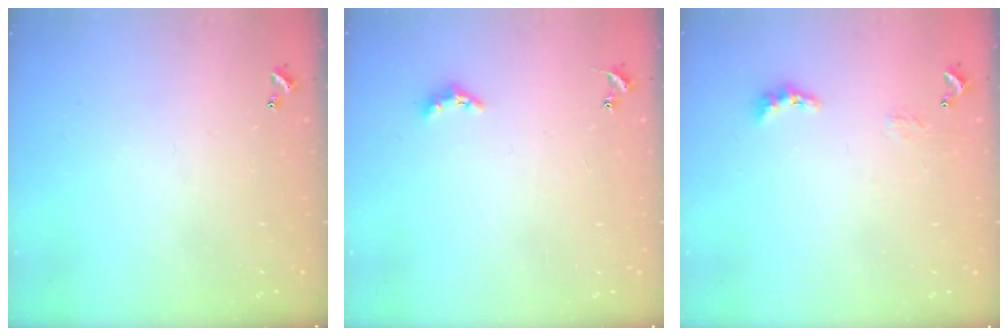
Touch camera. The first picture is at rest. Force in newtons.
{"total": 2.4, "press": 2.3, "slide": 0.5}
{"total": 2.3, "press": 2.2, "slide": 0.7}